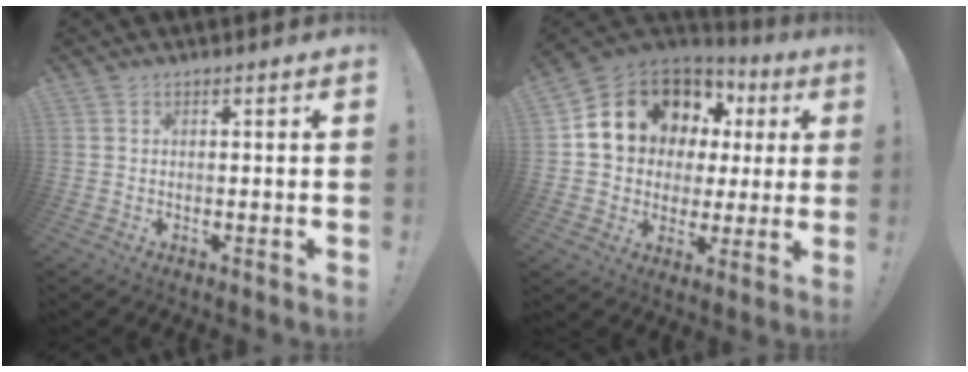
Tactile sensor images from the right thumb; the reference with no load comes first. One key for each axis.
{"total": 15.4, "fx": 7.8, "fy": 11.4, "fz": 6.8, "tx": -0.110, "ty": -0.046, "tz": 0.167}